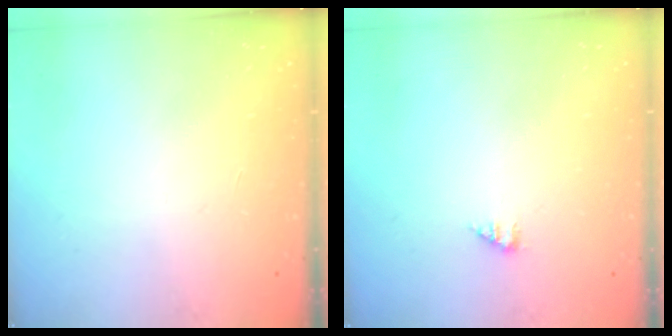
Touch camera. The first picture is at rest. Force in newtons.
{"total": 1.3, "press": 1.3, "slide": 0.2}